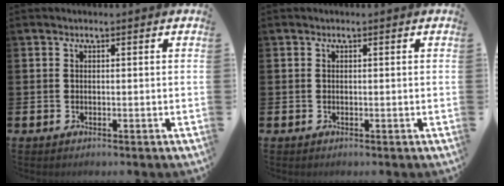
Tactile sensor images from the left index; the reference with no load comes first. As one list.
[{"total": 0.0}]